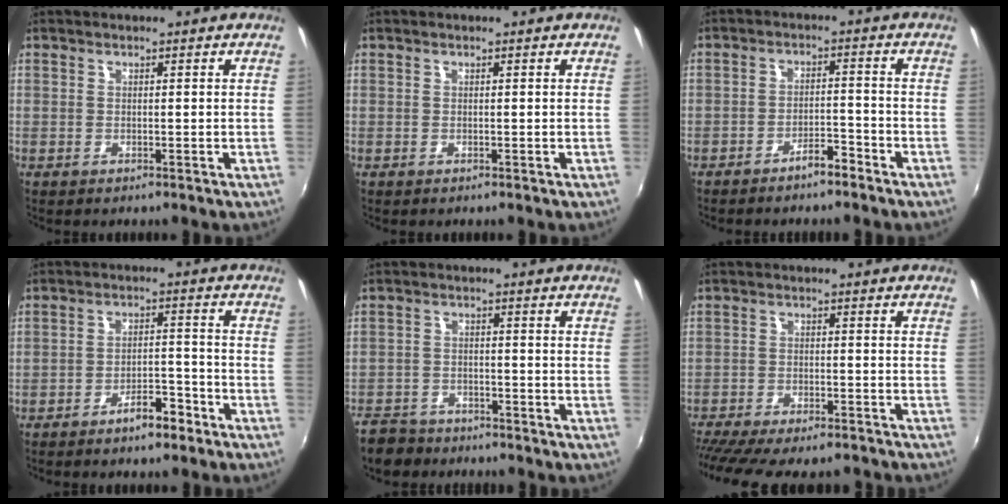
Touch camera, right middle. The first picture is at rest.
{"total": 0.0}
{"total": 3.7, "force": [-3.1, 0.6, 1.8], "torque": [-0.042, 0.007, -0.048]}
{"total": 5.5, "force": [-4.0, 1.7, 3.2], "torque": [-0.060, 0.009, -0.055]}
{"total": 7.8, "force": [-6.4, 3.9, 1.9], "torque": [-0.068, -0.002, -0.109]}
{"total": 16.7, "force": [-14.2, 3.7, 8.0], "torque": [-0.166, -0.041, -0.213]}